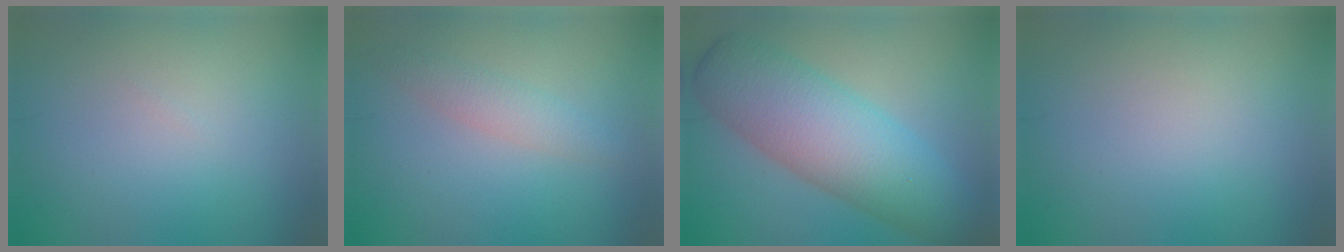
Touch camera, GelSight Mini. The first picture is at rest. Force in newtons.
{"total": 2.1, "press": 2.1, "slide": 0.1}
{"total": 10.1, "press": 10.1, "slide": 0.3}
{"total": 0.0}